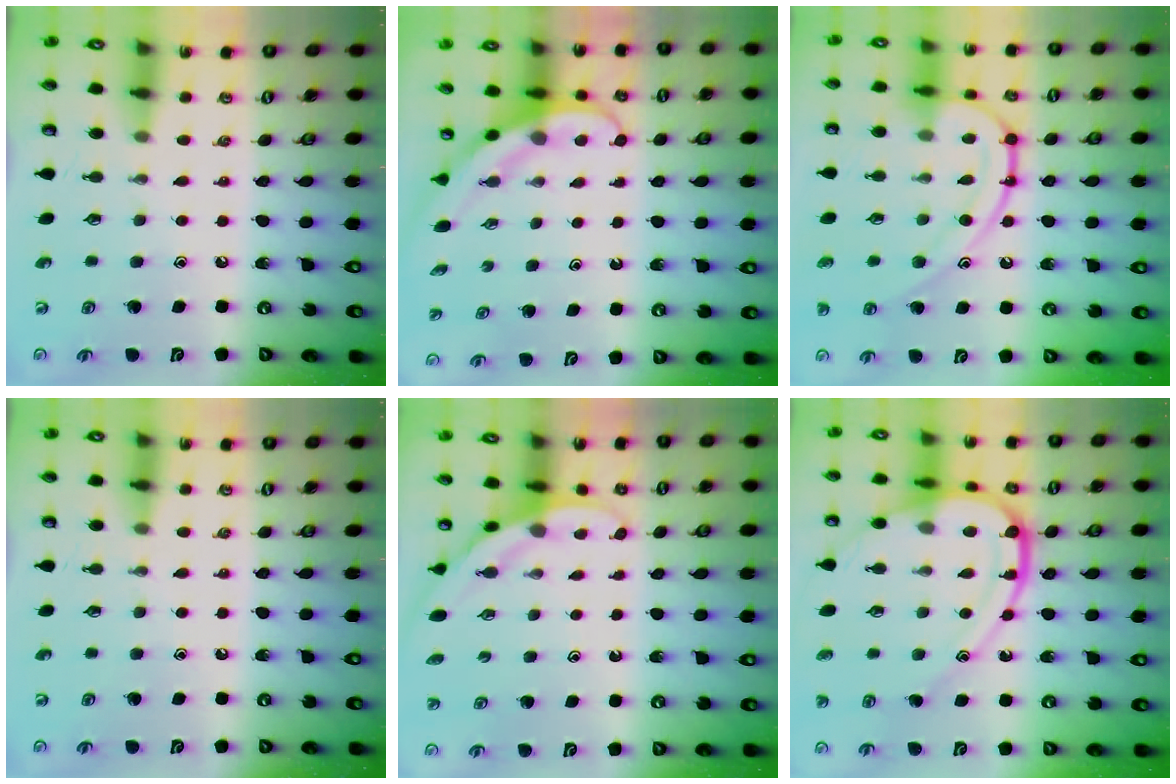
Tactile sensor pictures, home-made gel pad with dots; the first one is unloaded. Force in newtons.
{"total": 3.8, "press": 3.8, "slide": 0.3}
{"total": 13.6, "press": 13.5, "slide": 1.2}
{"total": 0.0}
{"total": 5.0, "press": 5.0, "slide": 0.4}
{"total": 15.3, "press": 15.3, "slide": 1.4}